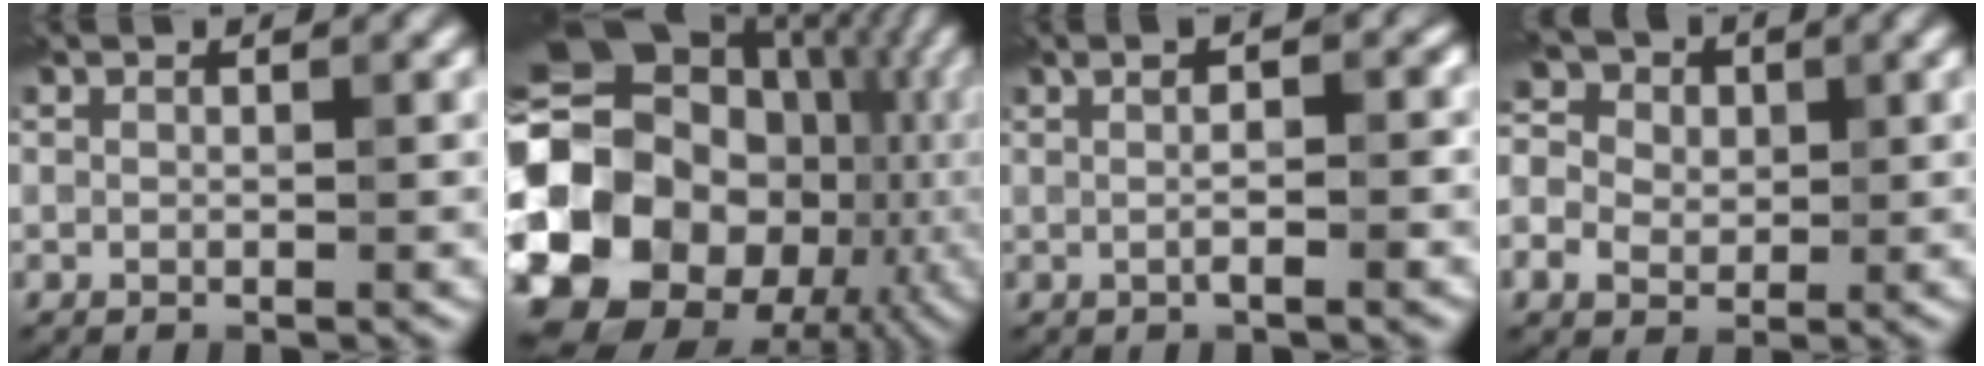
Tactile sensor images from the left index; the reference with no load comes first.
{"total": 22.4, "force": [-2.8, 19.3, 11.1], "torque": [-0.211, -0.010, -0.073]}
{"total": 3.8, "force": [0.6, 1.3, 3.5], "torque": [-0.024, 0.005, -0.009]}
{"total": 6.7, "force": [1.1, 5.5, 3.7], "torque": [-0.075, 0.028, -0.005]}